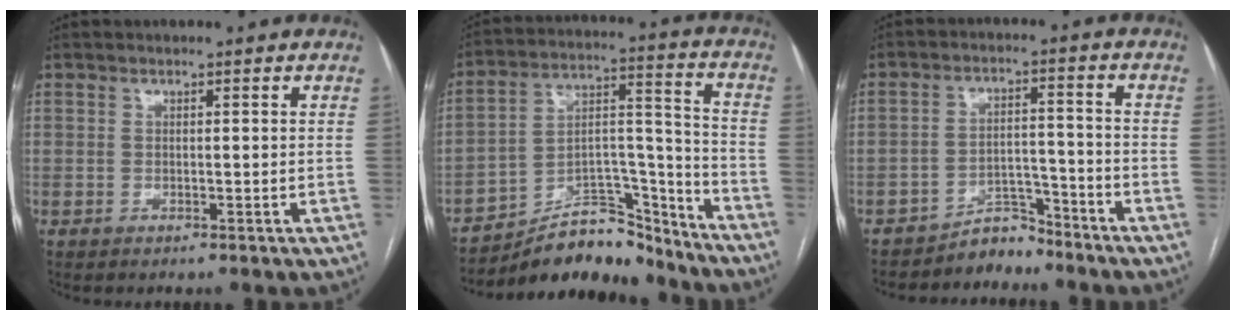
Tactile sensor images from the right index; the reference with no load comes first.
{"total": 15.4, "force": [-13.9, 4.9, 4.5], "torque": [-0.065, 0.053, -0.228]}
{"total": 4.7, "force": [-4.5, 1.5, -0.1], "torque": [0.009, 0.020, -0.072]}